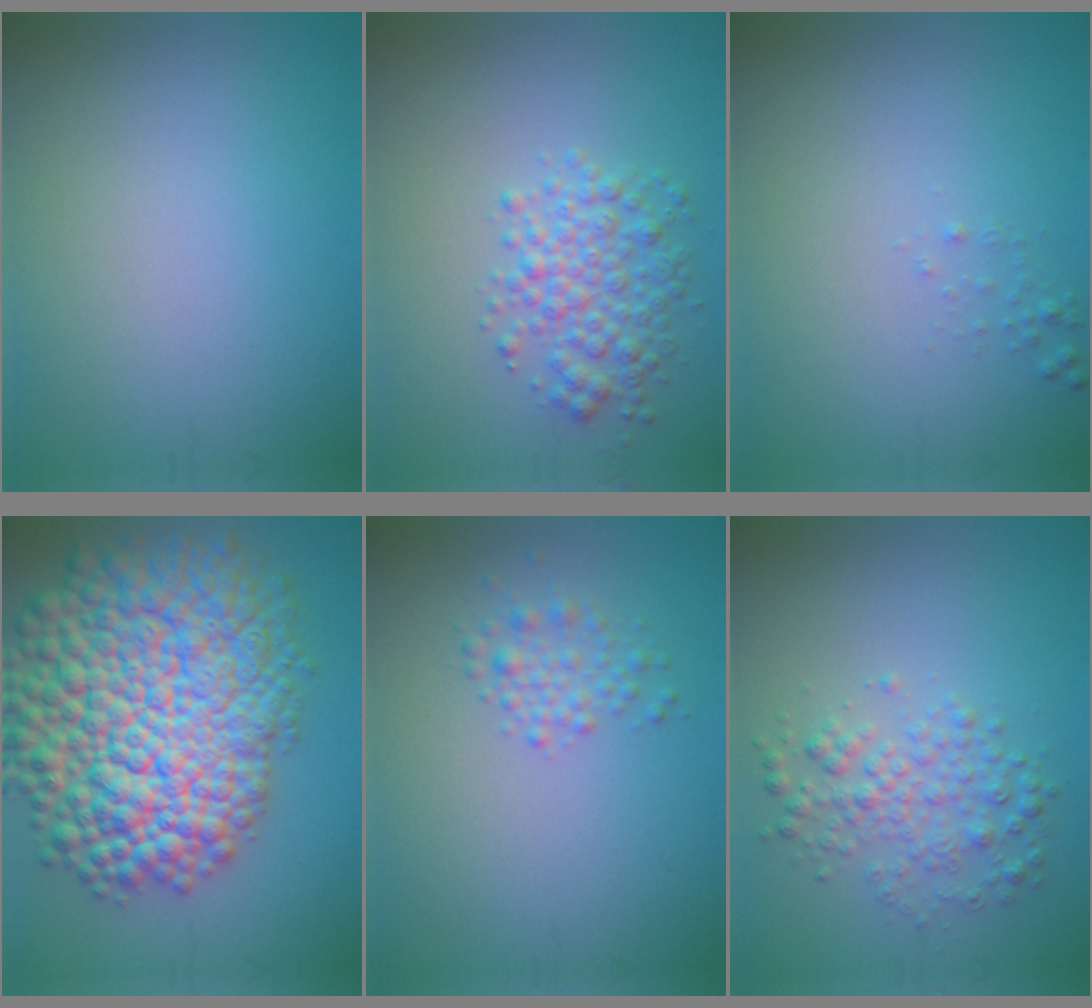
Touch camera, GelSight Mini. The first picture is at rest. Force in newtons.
{"total": 3.8, "press": 3.8, "slide": 0.1}
{"total": 0.6, "press": 0.6, "slide": 0.0}
{"total": 15.8, "press": 15.8, "slide": 0.6}
{"total": 1.9, "press": 1.9, "slide": 0.0}
{"total": 3.2, "press": 3.2, "slide": 0.1}